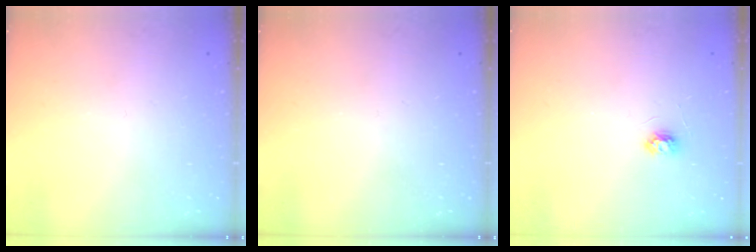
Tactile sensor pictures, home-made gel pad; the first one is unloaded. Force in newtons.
{"total": 0.0}
{"total": 3.3, "press": 3.3, "slide": 0.4}